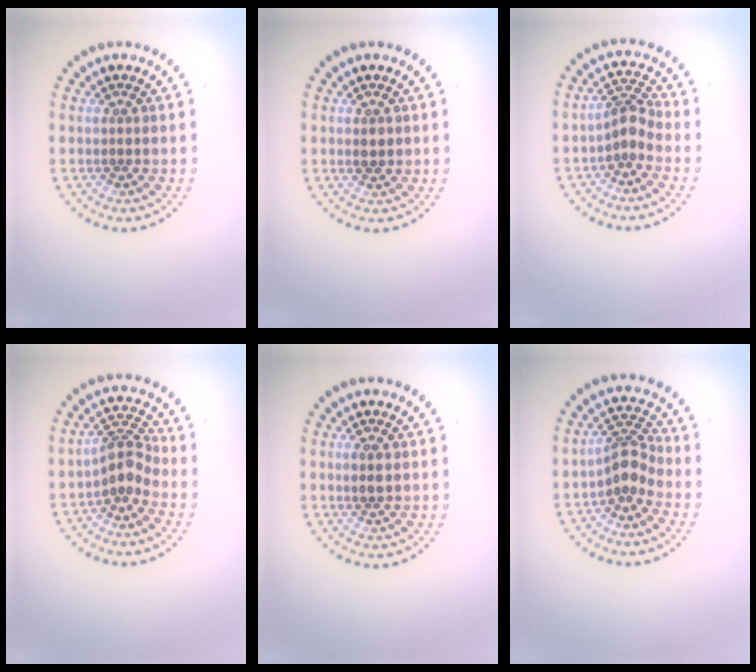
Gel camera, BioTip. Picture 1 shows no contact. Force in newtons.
{"total": 1.4, "press": 1.4, "slide": 0.1}
{"total": 2.4, "press": 1.8, "slide": 1.6}
{"total": 3.0, "press": 2.2, "slide": 2.0}
{"total": 1.4, "press": 1.4, "slide": 0.3}
{"total": 2.9, "press": 2.1, "slide": 2.0}